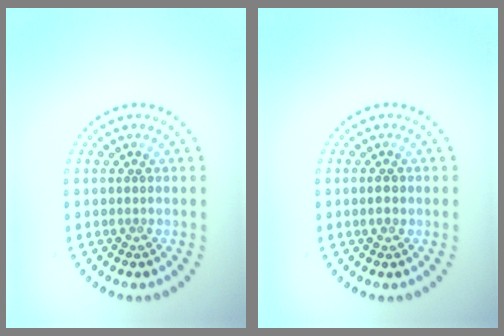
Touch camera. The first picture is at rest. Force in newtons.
{"total": 1.1, "press": 1.1, "slide": 0.1}